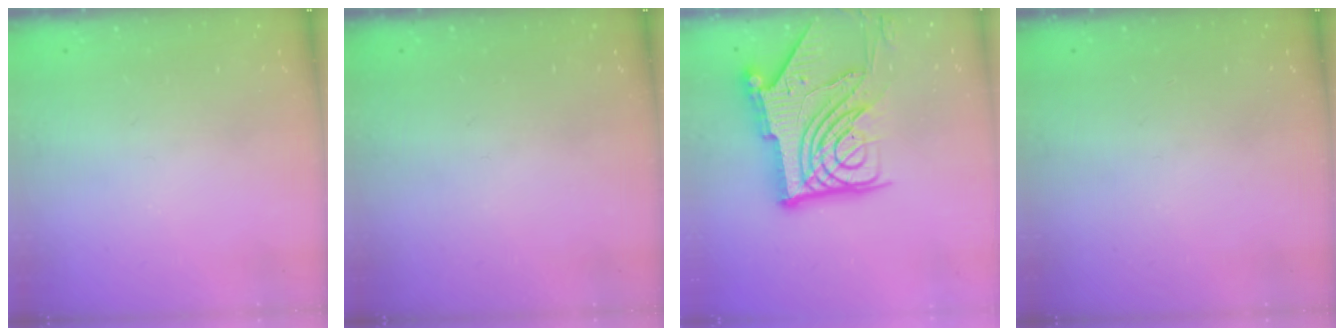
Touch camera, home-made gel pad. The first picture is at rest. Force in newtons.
{"total": 0.0}
{"total": 20.6, "press": 20.4, "slide": 2.3}
{"total": 0.0}